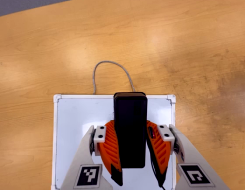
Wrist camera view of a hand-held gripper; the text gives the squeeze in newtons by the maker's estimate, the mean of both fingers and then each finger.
{"total": 9.1, "left": 7.4, "right": 10.8}